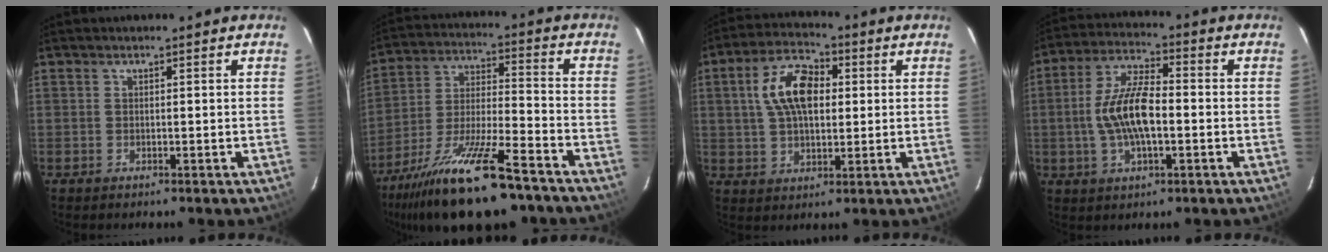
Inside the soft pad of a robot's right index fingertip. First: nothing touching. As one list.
[{"total": 20.2, "force": [-14.9, 4.2, 13.0], "torque": [-0.255, -0.032, -0.253]}, {"total": 11.2, "force": [2.2, 6.4, 9.0], "torque": [-0.173, 0.025, 0.039]}, {"total": 11.2, "force": [-1.5, 4.3, 10.2], "torque": [-0.209, 0.009, -0.029]}]